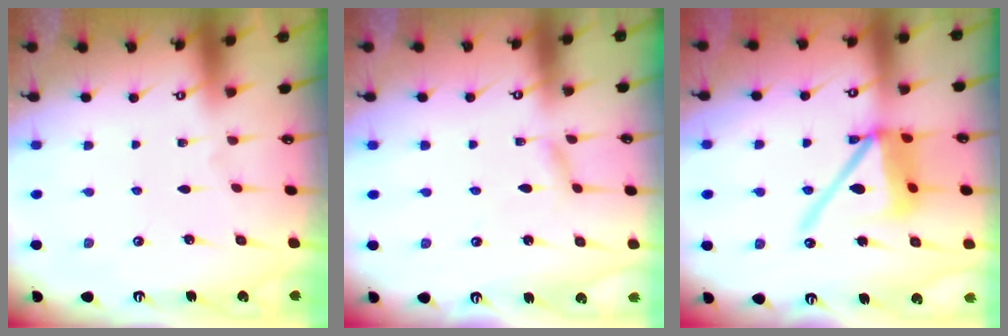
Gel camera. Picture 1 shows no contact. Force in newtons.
{"total": 1.7, "press": 1.7, "slide": 0.2}
{"total": 14.9, "press": 14.8, "slide": 2.0}